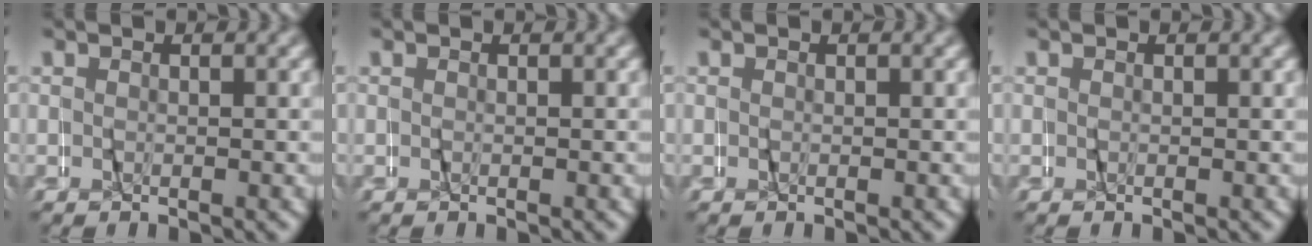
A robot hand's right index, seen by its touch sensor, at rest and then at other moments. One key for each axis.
{"total": 0.0}
{"total": 0.0}
{"total": 0.0}